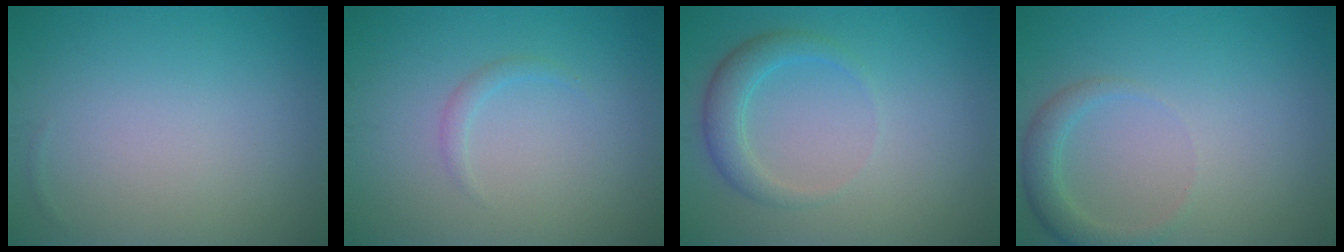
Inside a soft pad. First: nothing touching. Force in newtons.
{"total": 0.9, "press": 0.9, "slide": 0.0}
{"total": 2.7, "press": 2.7, "slide": 0.1}
{"total": 2.2, "press": 2.2, "slide": 0.2}